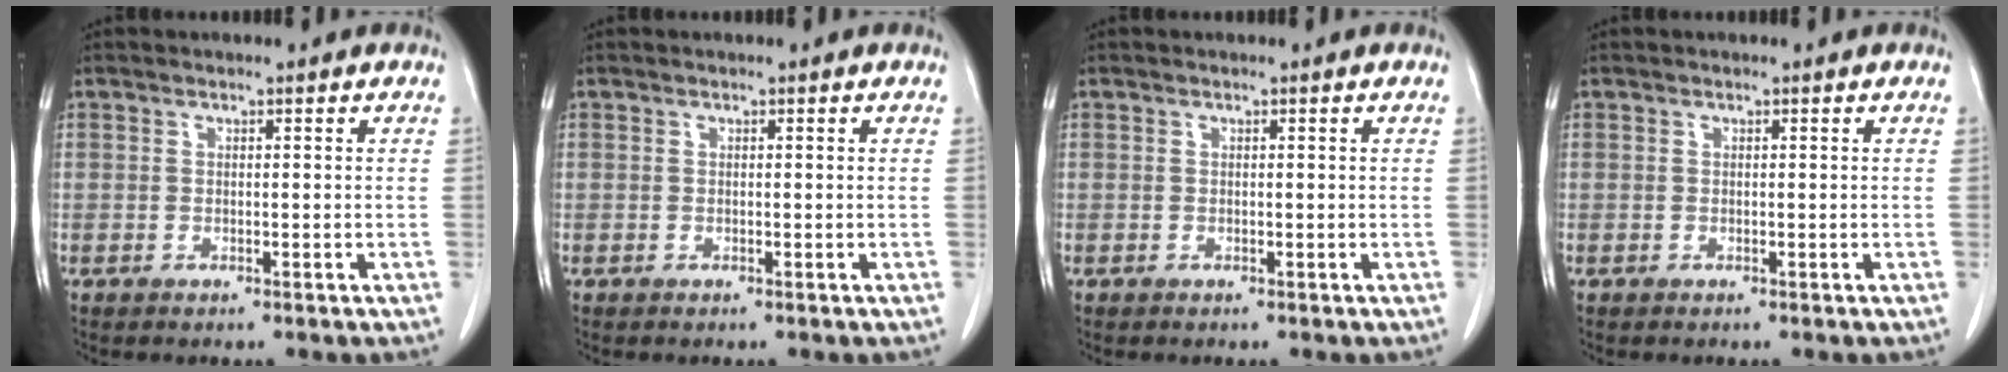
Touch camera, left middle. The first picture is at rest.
{"total": 0.0}
{"total": 0.0}
{"total": 0.0}